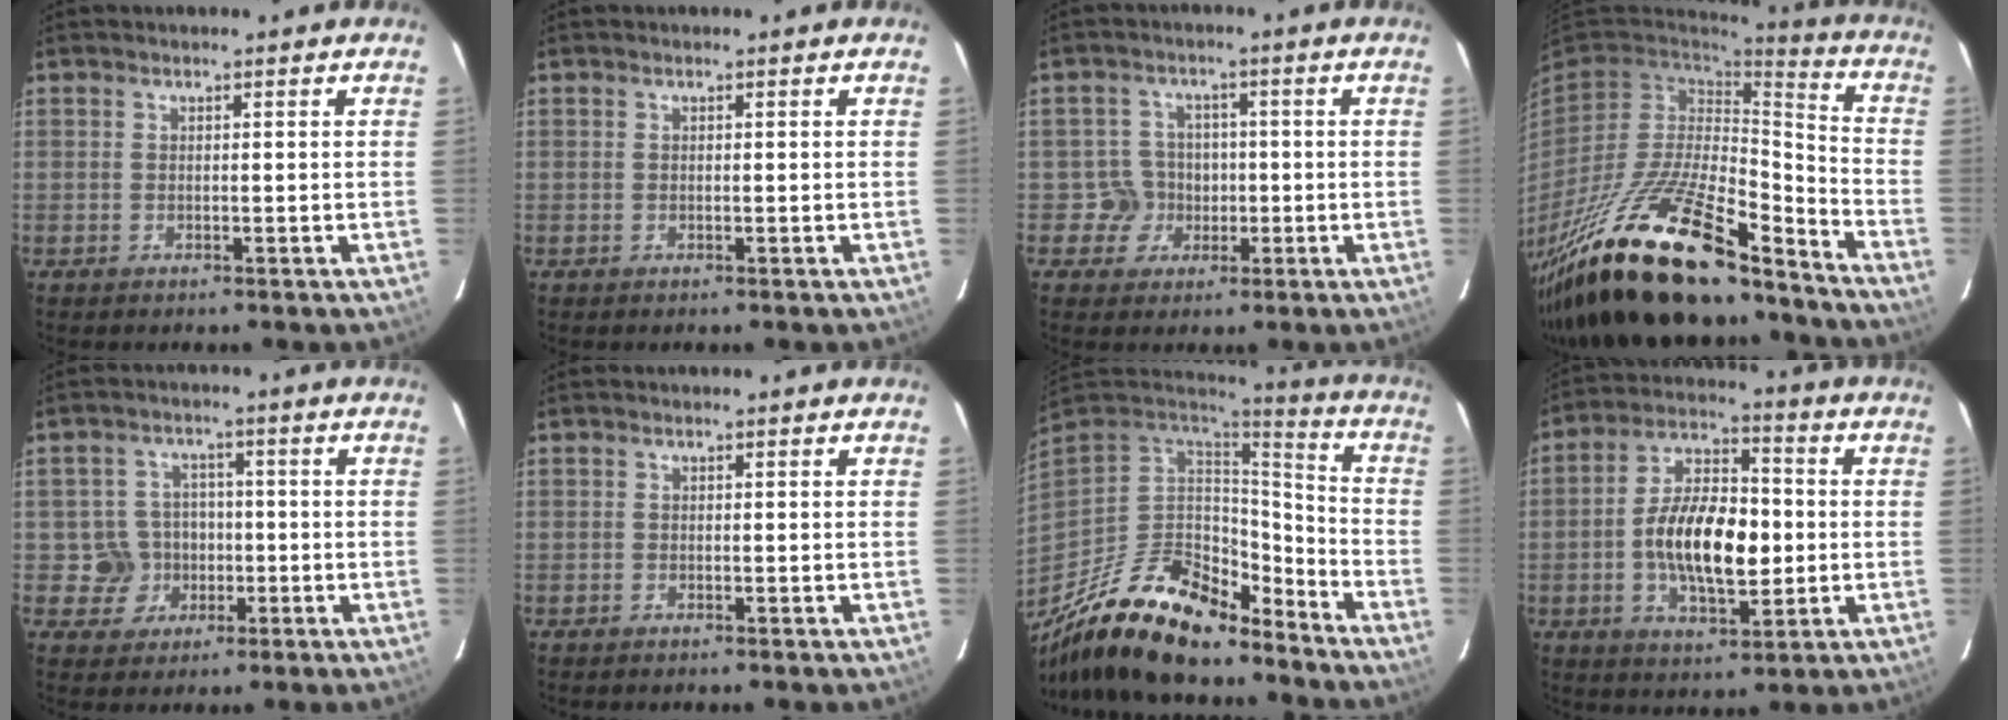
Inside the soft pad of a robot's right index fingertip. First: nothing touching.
{"total": 0.0}
{"total": 5.2, "force": [-1.1, 5.1, 0.2], "torque": [-0.004, 0.013, -0.018]}
{"total": 29.0, "force": [-20.9, 8.6, 18.1], "torque": [-0.346, -0.041, -0.350]}
{"total": 6.4, "force": [-1.4, 6.2, 0.9], "torque": [-0.030, 0.016, -0.015]}
{"total": 0.0}
{"total": 23.0, "force": [-16.7, 8.8, 13.1], "torque": [-0.260, -0.024, -0.281]}
{"total": 14.8, "force": [-1.8, 7.0, 12.9], "torque": [-0.237, 0.012, -0.031]}